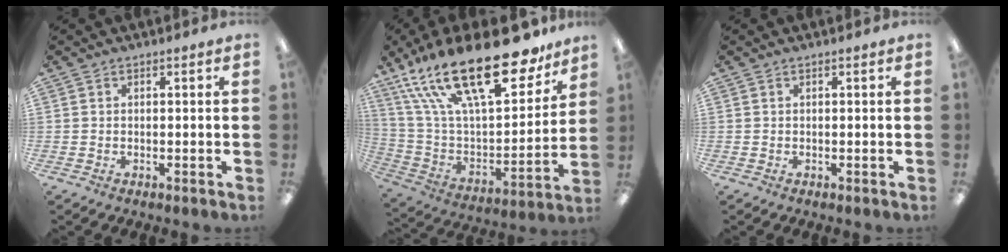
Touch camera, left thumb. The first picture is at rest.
{"total": 30.6, "force": [18.6, 11.7, 21.3], "torque": [-0.381, -0.113, 0.315]}
{"total": 0.0}